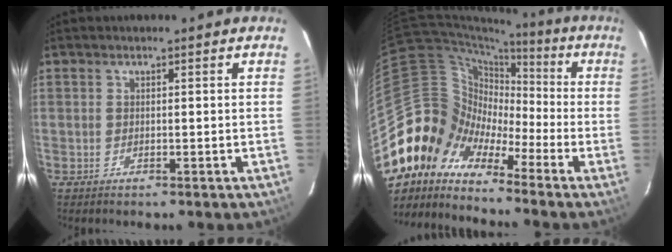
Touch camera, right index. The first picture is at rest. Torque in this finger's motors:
{"motor_torque": [0.99, -1.15, 0.17, -0.18]}